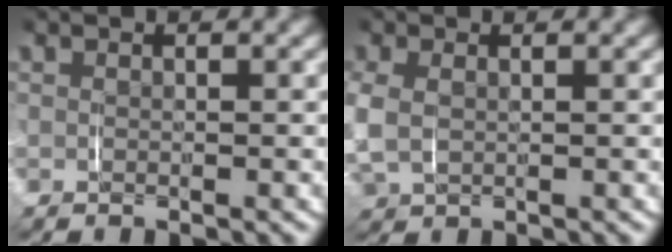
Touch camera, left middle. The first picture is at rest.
{"total": 3.5, "force": [-0.3, 3.0, 1.8], "torque": [-0.075, -0.014, 0.002]}